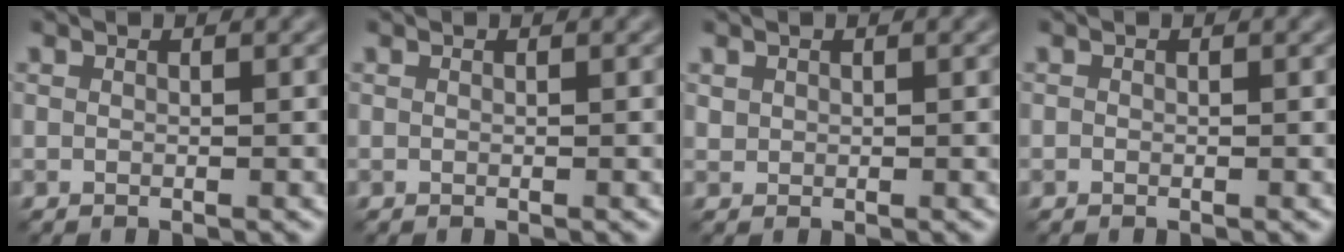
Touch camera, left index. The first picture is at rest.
{"total": 0.0}
{"total": 0.7, "force": [0.3, 0.6, 0.1], "torque": [0.000, -0.003, 0.010]}
{"total": 0.0}